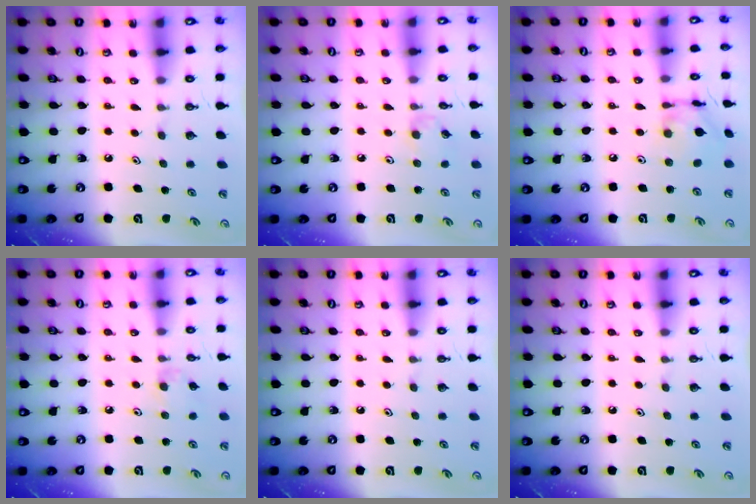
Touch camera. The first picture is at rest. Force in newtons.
{"total": 3.1, "press": 3.1, "slide": 0.4}
{"total": 10.2, "press": 10.2, "slide": 0.7}
{"total": 3.7, "press": 3.6, "slide": 0.6}
{"total": 0.0}
{"total": 0.0}